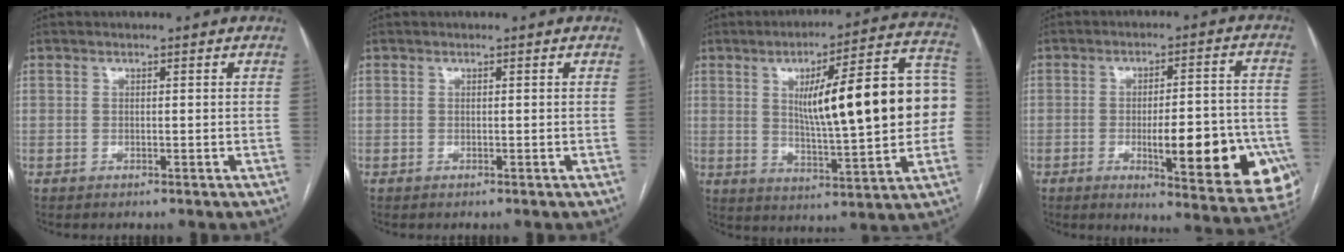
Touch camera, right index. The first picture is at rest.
{"total": 0.0}
{"total": 21.3, "force": [2.2, 3.5, 20.8], "torque": [-0.274, 0.038, 0.035]}
{"total": 18.6, "force": [-5.6, 4.4, 17.2], "torque": [-0.144, 0.014, -0.055]}